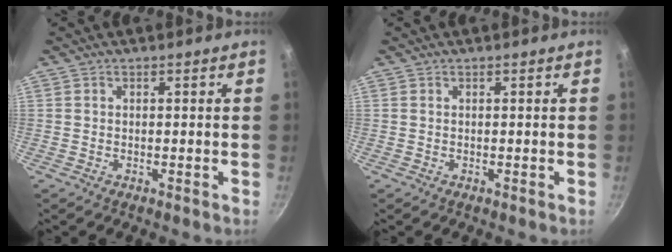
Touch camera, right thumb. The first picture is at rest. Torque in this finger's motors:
{"motor_torque": [-0.20, 0.29, 0.43, 0.03, 0.01]}